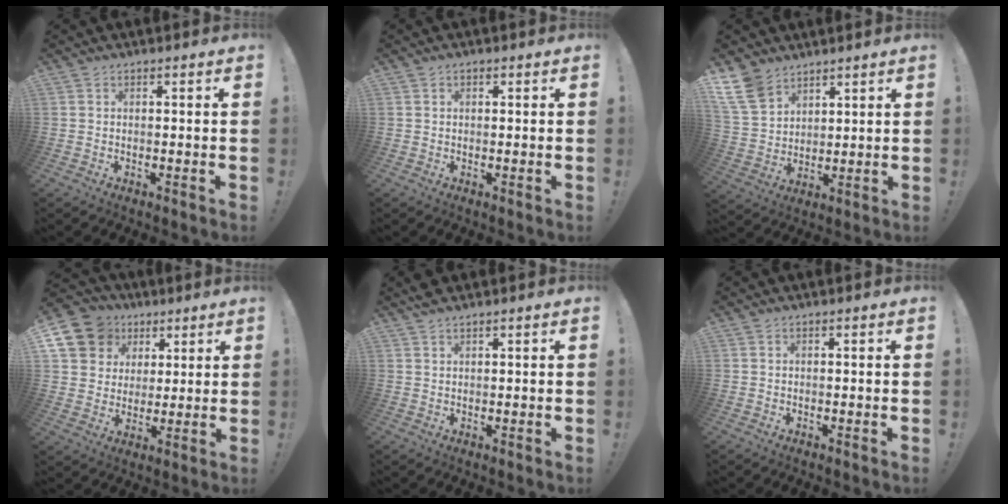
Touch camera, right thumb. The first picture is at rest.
{"total": 0.6, "force": [0.0, 0.6, 0.2], "torque": [0.001, 0.000, -0.001]}
{"total": 10.9, "force": [7.6, 6.6, 4.1], "torque": [-0.083, -0.041, 0.155]}
{"total": 13.0, "force": [5.8, 10.8, 4.4], "torque": [-0.069, -0.031, 0.124]}
{"total": 1.8, "force": [1.6, 0.3, 0.7], "torque": [-0.008, -0.010, 0.028]}
{"total": 0.0}